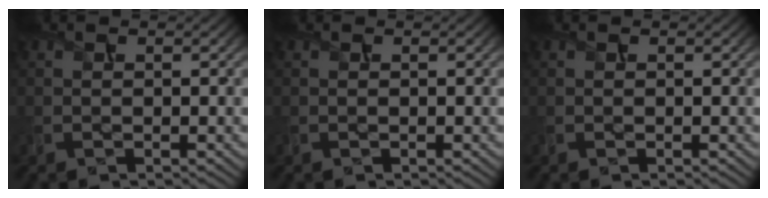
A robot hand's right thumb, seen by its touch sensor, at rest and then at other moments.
{"total": 0.0}
{"total": 0.0}